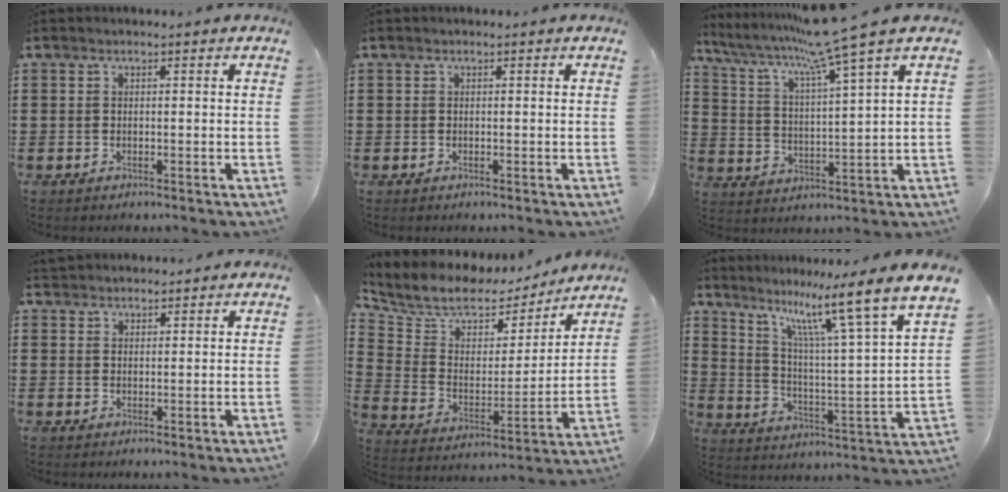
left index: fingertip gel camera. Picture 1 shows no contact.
{"total": 0.0}
{"total": 8.6, "force": [6.8, -1.3, 5.1], "torque": [-0.125, -0.042, 0.107]}
{"total": 1.7, "force": [1.6, 0.6, -0.2], "torque": [-0.001, 0.003, 0.033]}
{"total": 7.9, "force": [6.6, 3.8, 2.2], "torque": [-0.078, -0.042, 0.109]}
{"total": 11.1, "force": [7.9, 0.0, 7.7], "torque": [-0.155, -0.064, 0.114]}